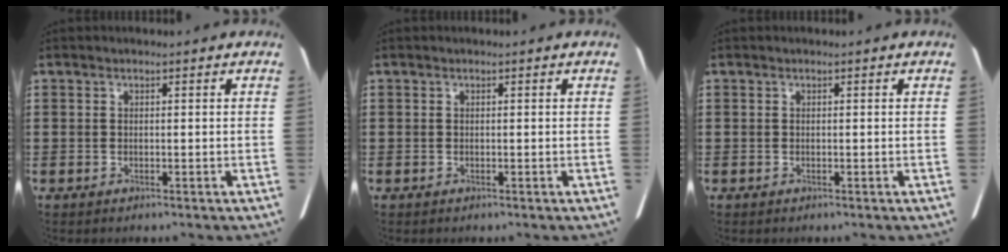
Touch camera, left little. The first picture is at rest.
{"total": 0.0}
{"total": 0.0}